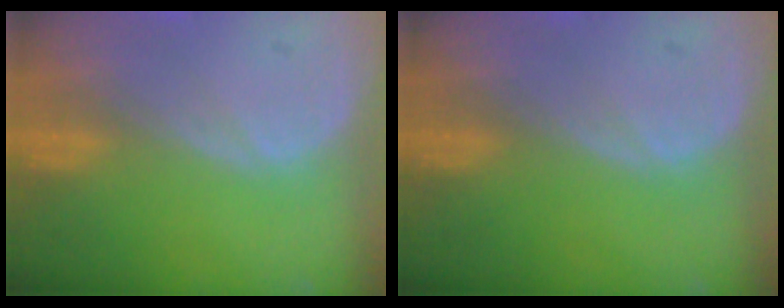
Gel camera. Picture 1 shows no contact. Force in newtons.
{"total": 0.0}